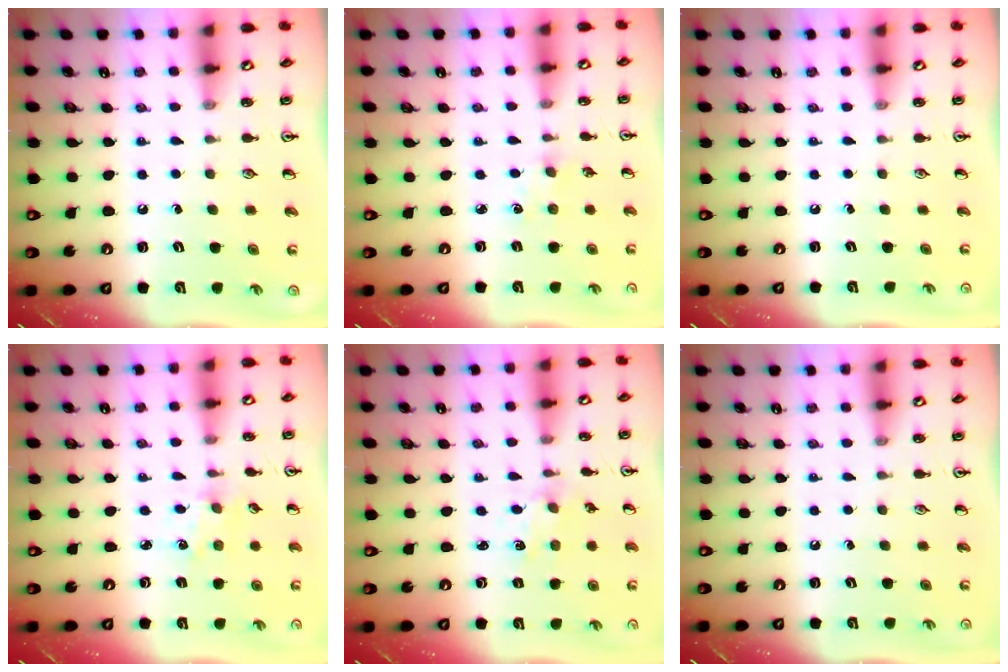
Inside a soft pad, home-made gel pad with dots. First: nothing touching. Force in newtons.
{"total": 2.8, "press": 2.7, "slide": 0.4}
{"total": 0.0}
{"total": 1.2, "press": 1.2, "slide": 0.3}
{"total": 1.5, "press": 1.5, "slide": 0.3}
{"total": 0.0}